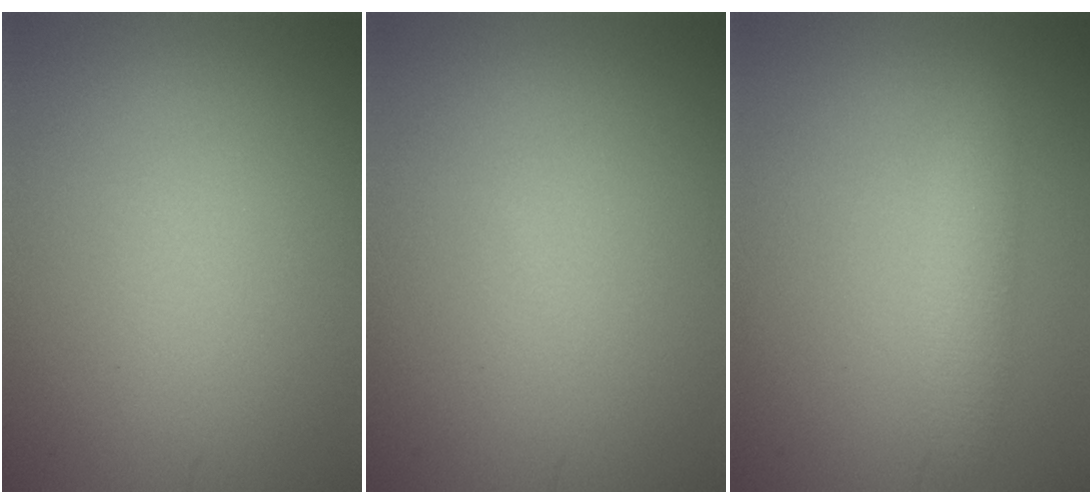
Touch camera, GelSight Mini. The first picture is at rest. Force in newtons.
{"total": 0.0}
{"total": 2.6, "press": 2.6, "slide": 0.1}